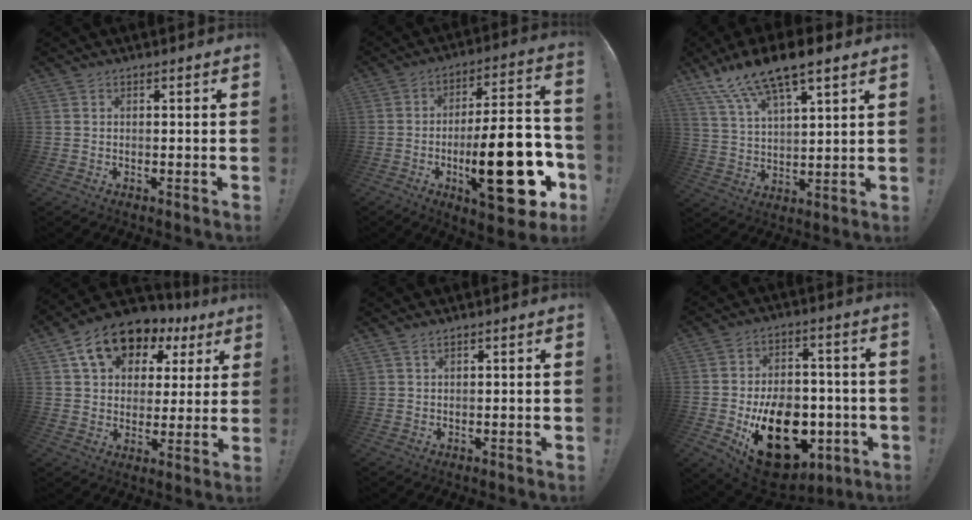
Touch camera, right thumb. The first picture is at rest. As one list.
[{"total": 26.0, "force": [-7.5, 8.6, 23.4], "torque": [-0.359, 0.036, -0.112]}, {"total": 13.5, "force": [10.5, 3.6, 7.7], "torque": [-0.142, -0.066, 0.185]}, {"total": 14.6, "force": [8.1, 9.6, 7.3], "torque": [-0.112, -0.043, 0.149]}, {"total": 1.4, "force": [1.2, 0.2, 0.7], "torque": [-0.020, -0.002, 0.024]}, {"total": 22.5, "force": [-6.4, 15.7, 14.7], "torque": [-0.206, 0.032, -0.080]}]